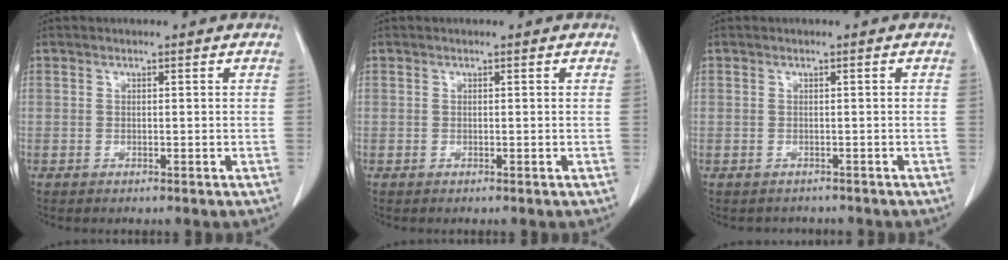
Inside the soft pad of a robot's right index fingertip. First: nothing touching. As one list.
[{"total": 0.0}, {"total": 2.0, "force": [-1.7, 1.1, -0.2], "torque": [-0.002, 0.002, -0.027]}]